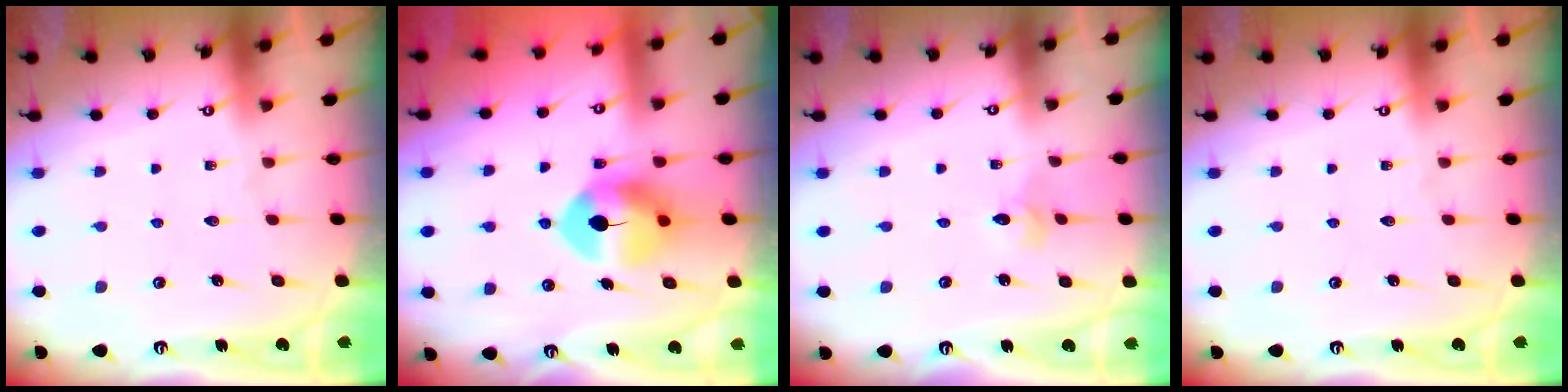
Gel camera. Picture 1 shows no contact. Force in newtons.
{"total": 10.5, "press": 10.4, "slide": 1.5}
{"total": 2.2, "press": 2.2, "slide": 0.2}
{"total": 0.0}